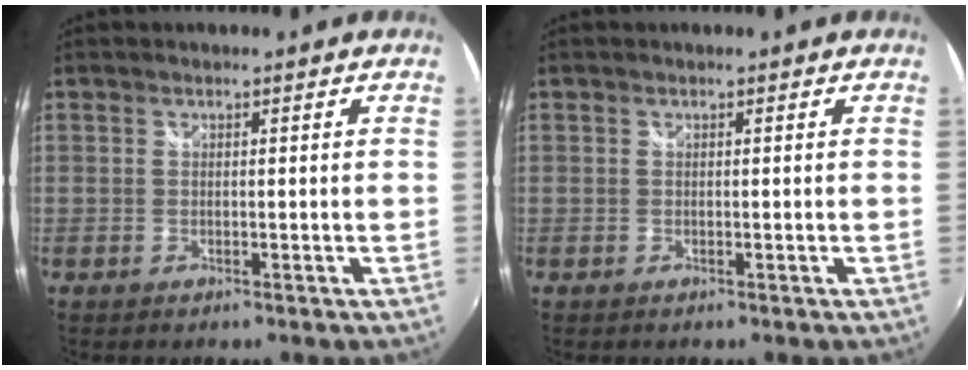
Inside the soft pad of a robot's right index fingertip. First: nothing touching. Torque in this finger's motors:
{"motor_torque": [0.00, 0.00, -0.01, 0.00]}